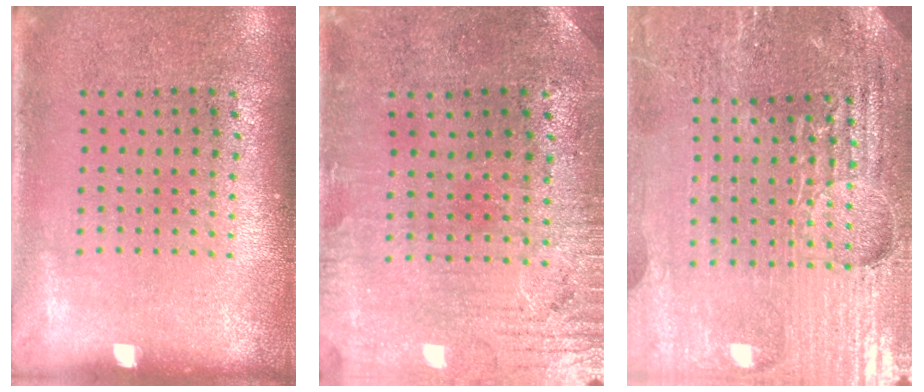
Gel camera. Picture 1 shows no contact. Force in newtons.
{"total": 0.7, "press": 0.5, "slide": 0.5}
{"total": 5.3, "press": 4.8, "slide": 2.2}